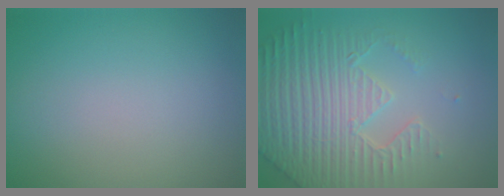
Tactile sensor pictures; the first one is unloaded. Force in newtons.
{"total": 6.9, "press": 5.4, "slide": 4.3}